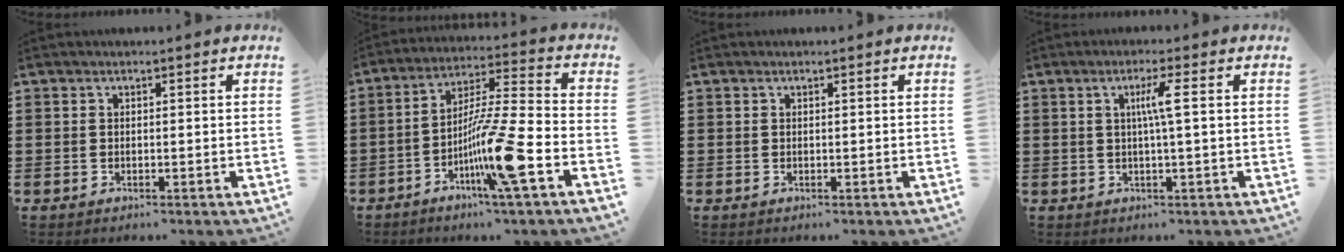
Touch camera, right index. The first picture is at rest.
{"total": 13.3, "force": [-5.7, 0.2, 12.0], "torque": [-0.229, -0.005, -0.108]}
{"total": 0.0}
{"total": 3.5, "force": [0.4, -0.3, 3.5], "torque": [-0.066, -0.001, 0.001]}